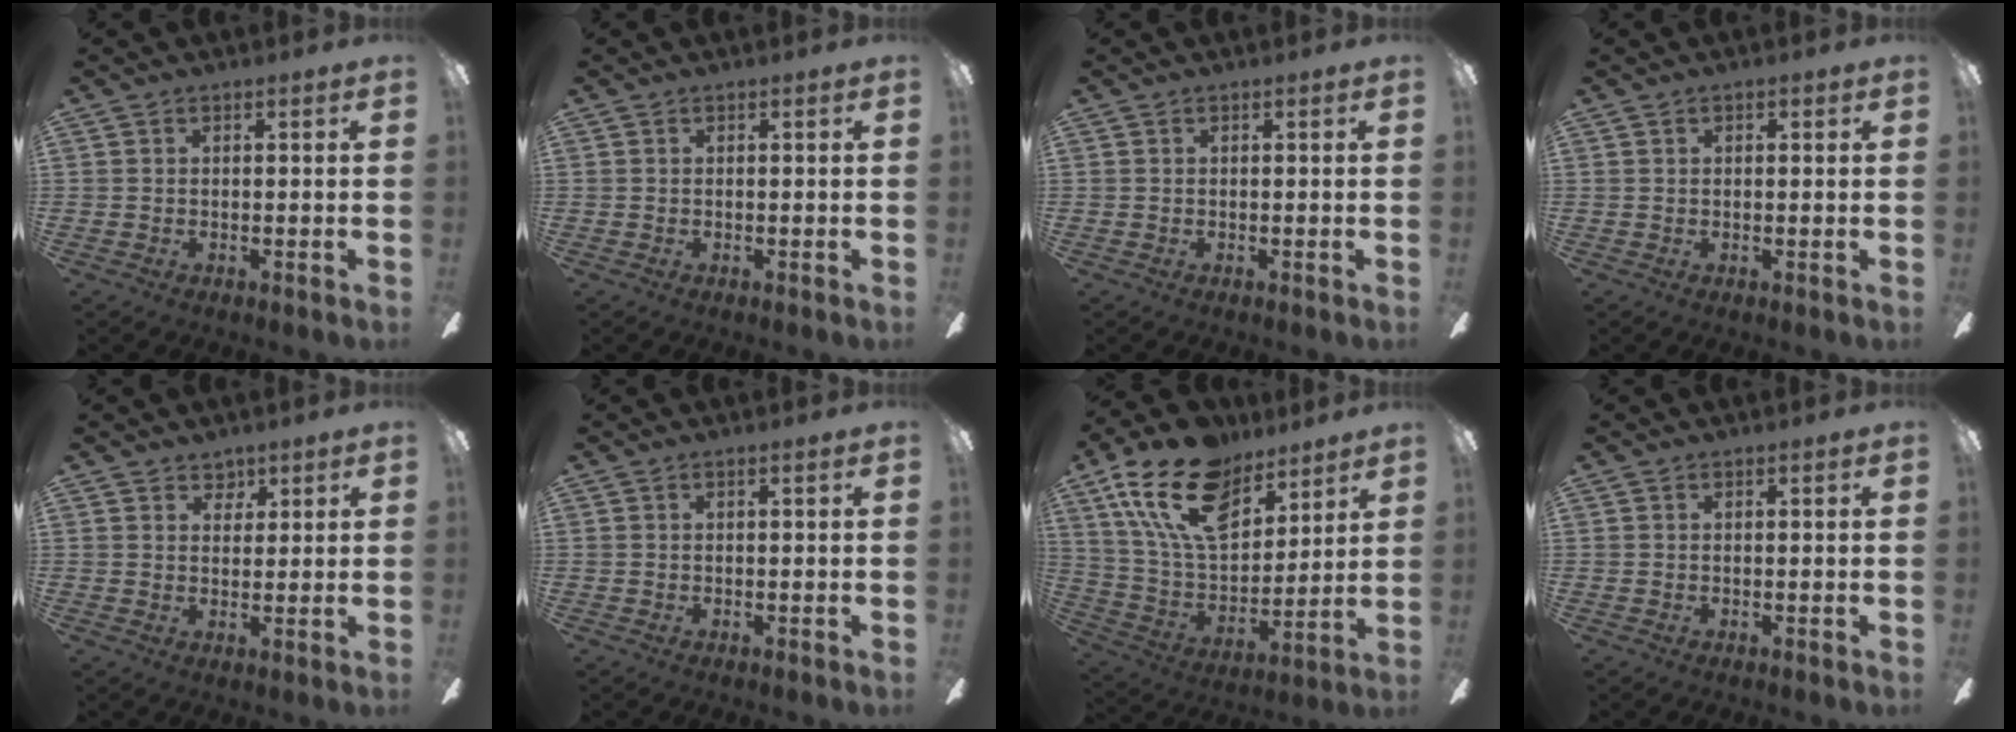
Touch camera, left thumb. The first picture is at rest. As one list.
[{"total": 0.0}, {"total": 0.0}, {"total": 0.7, "force": [0.4, 0.5, 0.3], "torque": [-0.006, 0.004, 0.006]}, {"total": 3.7, "force": [2.8, 2.5, 0.4], "torque": [0.005, -0.014, 0.047]}, {"total": 0.0}, {"total": 21.2, "force": [12.5, 11.7, 12.4], "torque": [-0.245, -0.059, 0.226]}, {"total": 0.0}]